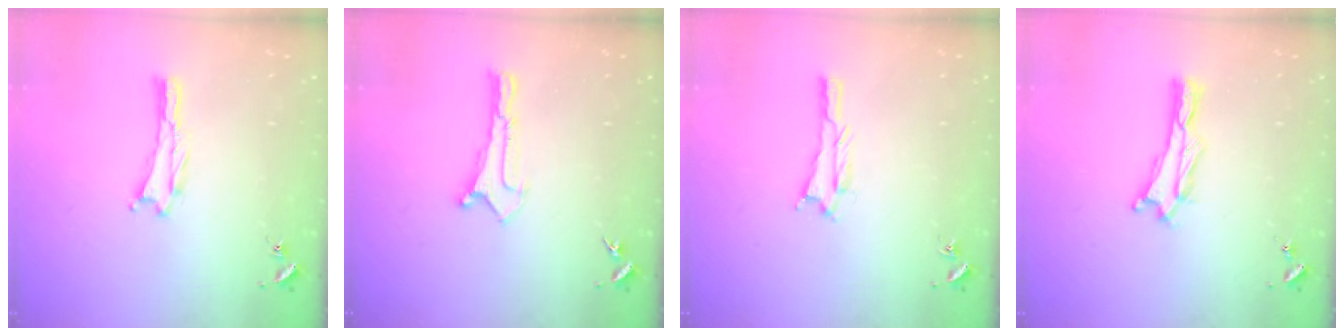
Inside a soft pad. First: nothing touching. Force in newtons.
{"total": 0.0}
{"total": 1.1, "press": 1.1, "slide": 0.1}
{"total": 0.9, "press": 0.9, "slide": 0.2}